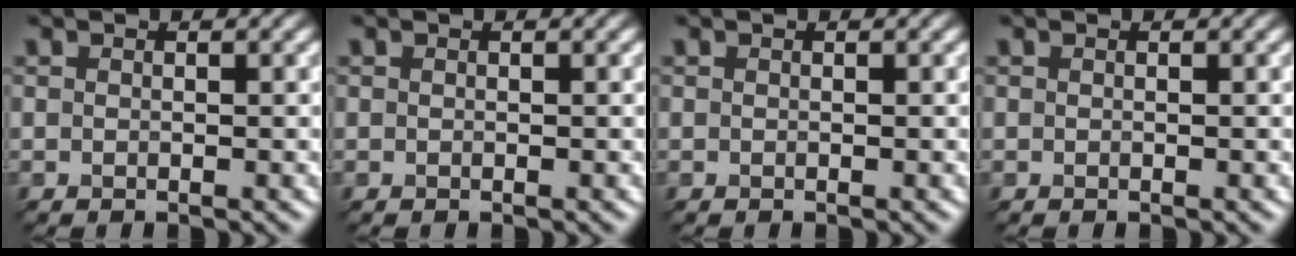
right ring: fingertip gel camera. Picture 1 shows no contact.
{"total": 0.0}
{"total": 0.0}
{"total": 0.0}